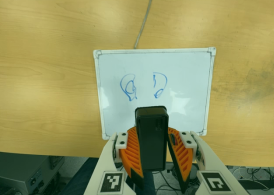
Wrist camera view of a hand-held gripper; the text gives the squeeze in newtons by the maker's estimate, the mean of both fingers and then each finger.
{"total": 8.3, "left": 9.0, "right": 7.5}